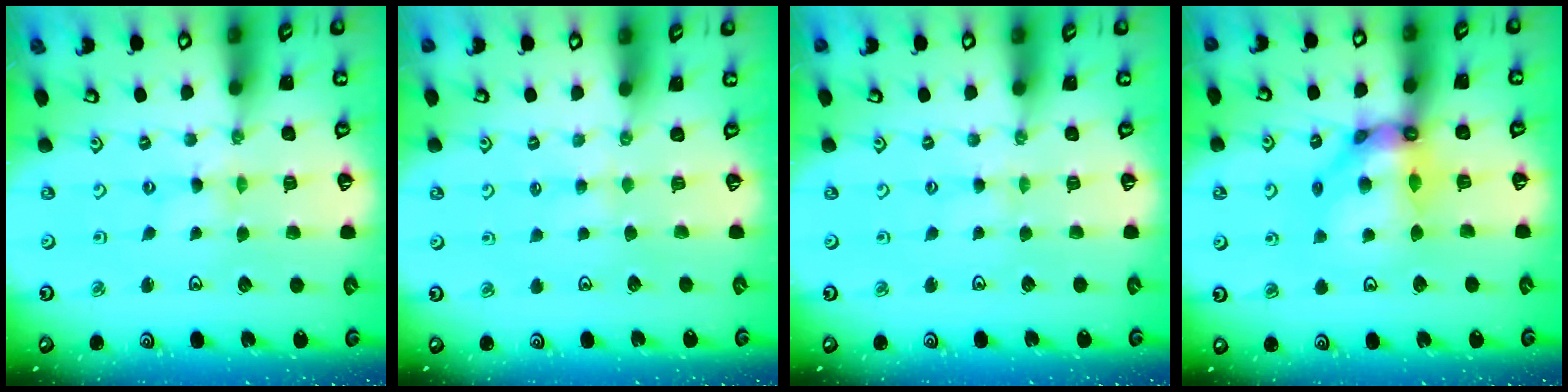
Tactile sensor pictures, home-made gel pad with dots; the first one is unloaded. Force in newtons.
{"total": 2.3, "press": 2.2, "slide": 0.5}
{"total": 2.6, "press": 2.6, "slide": 0.4}
{"total": 11.5, "press": 11.4, "slide": 1.6}